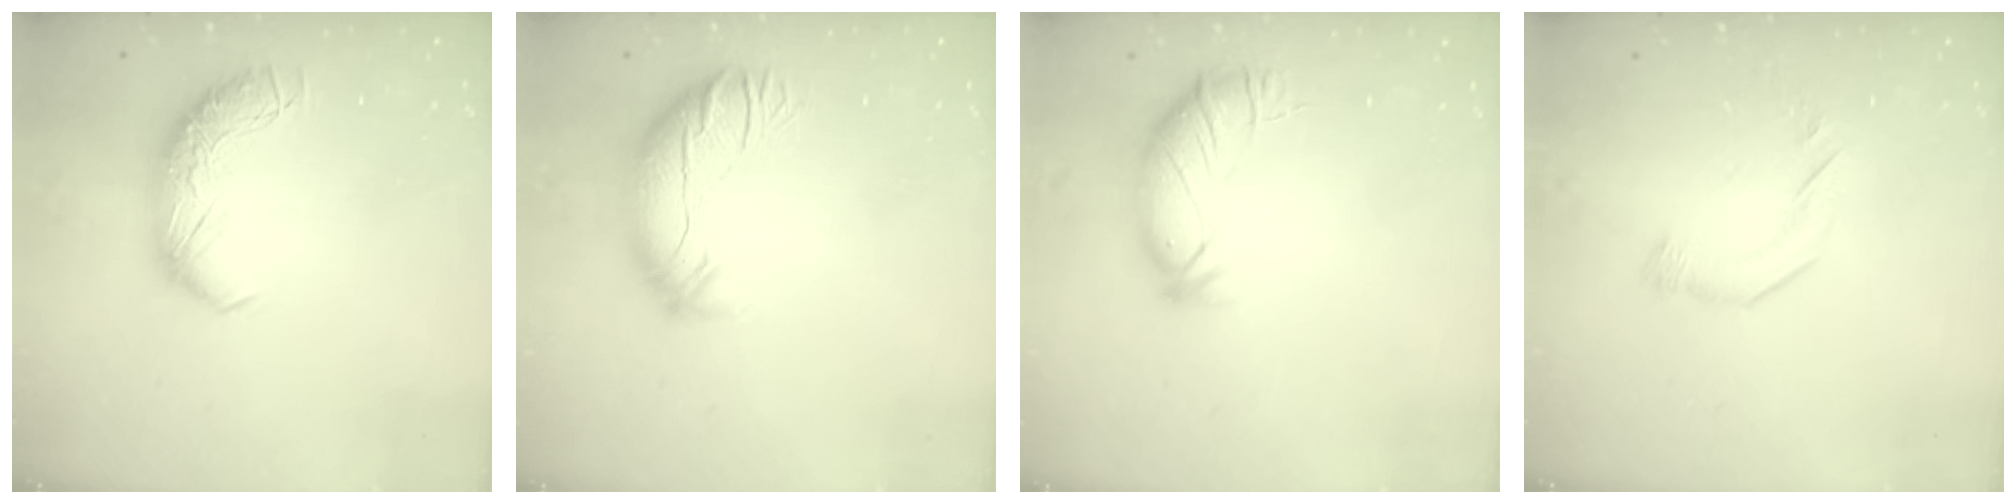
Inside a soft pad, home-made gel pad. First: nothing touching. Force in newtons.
{"total": 2.6, "press": 0.9, "slide": 2.5}
{"total": 3.2, "press": 2.5, "slide": 1.9}
{"total": 5.7, "press": 5.6, "slide": 0.9}